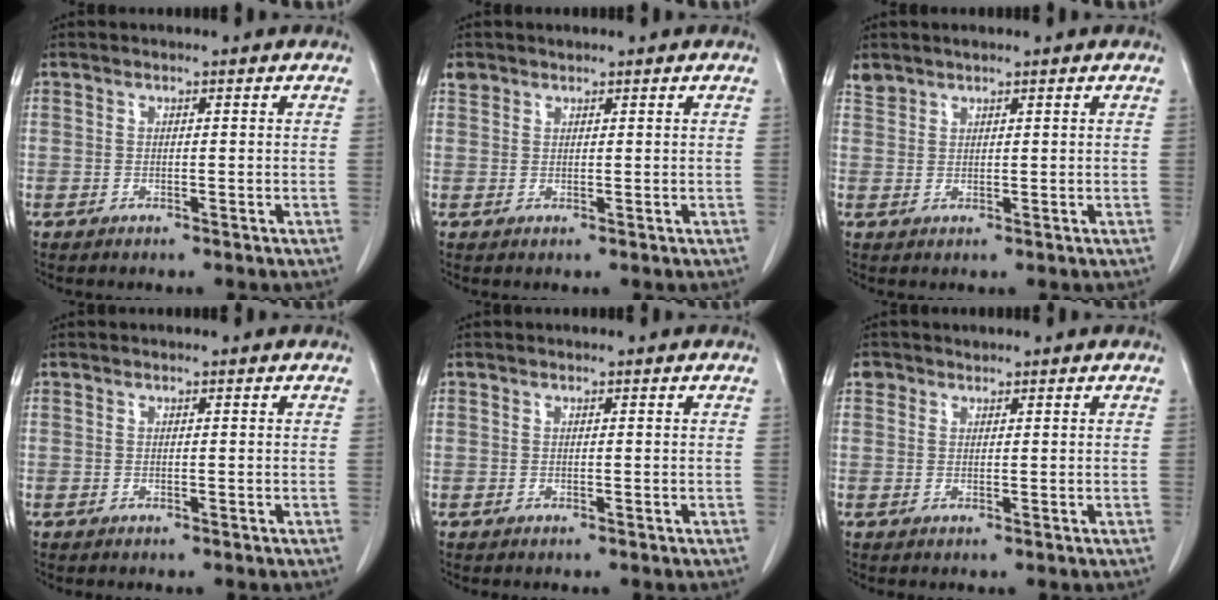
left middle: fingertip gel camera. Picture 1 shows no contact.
{"total": 1.3, "force": [1.1, 0.6, 0.0], "torque": [-0.002, 0.008, 0.021]}
{"total": 1.7, "force": [1.6, 0.4, 0.2], "torque": [-0.008, 0.008, 0.035]}
{"total": 0.0}
{"total": 0.0}
{"total": 1.3, "force": [0.9, 0.9, 0.0], "torque": [0.005, 0.007, 0.012]}